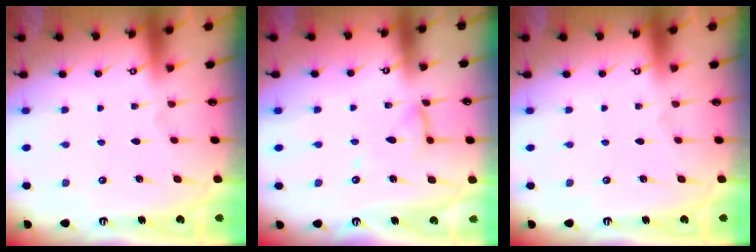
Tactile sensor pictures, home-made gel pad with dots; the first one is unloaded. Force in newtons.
{"total": 7.8, "press": 7.8, "slide": 0.7}
{"total": 0.0}